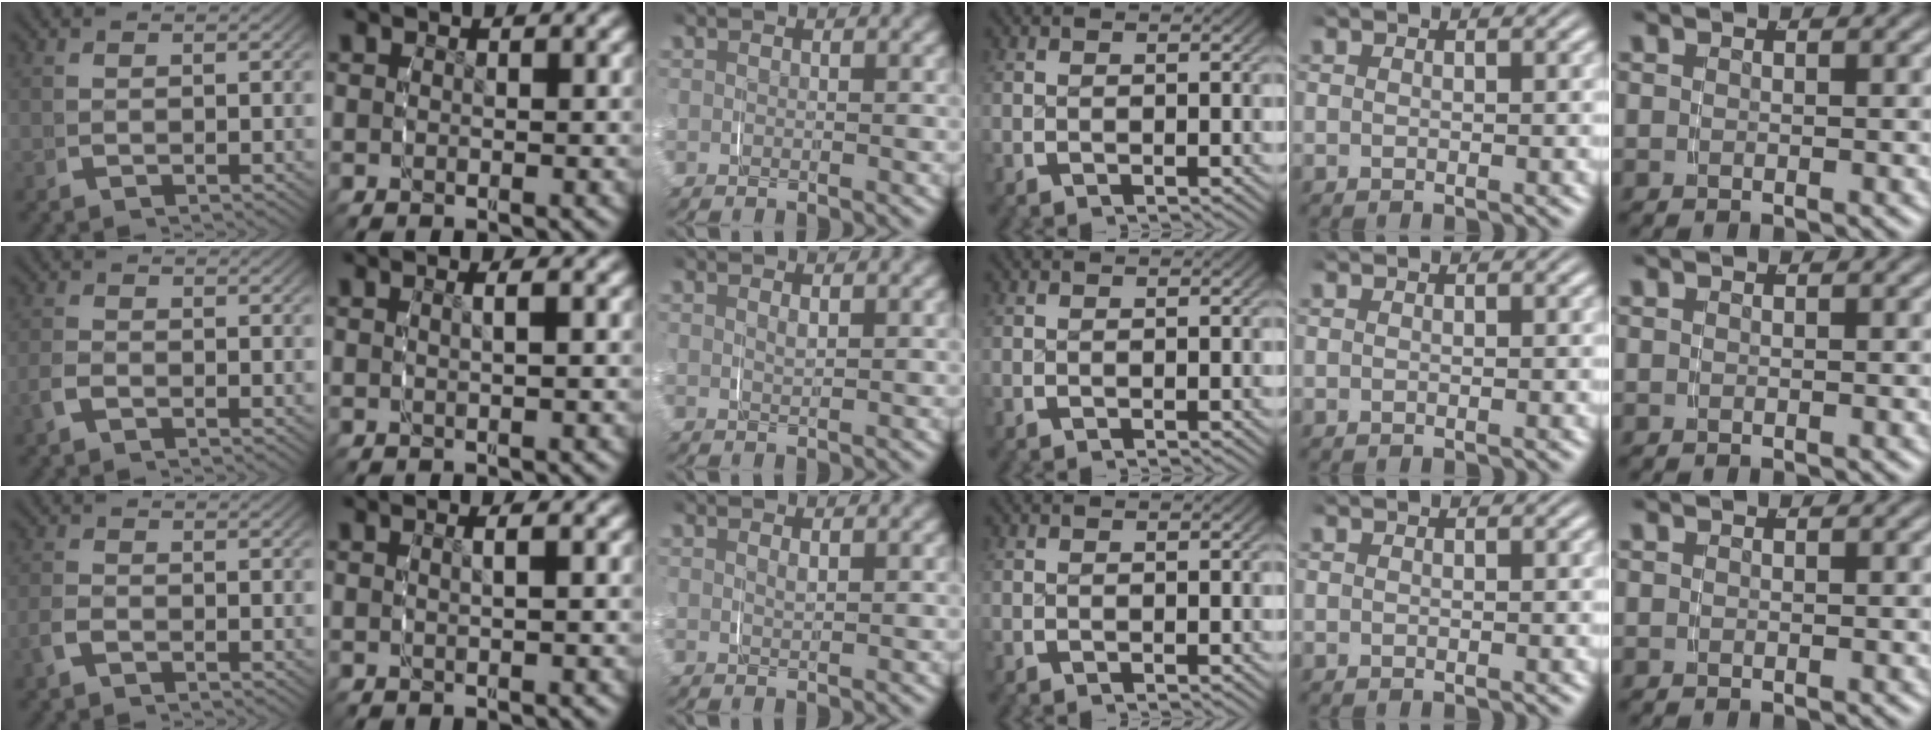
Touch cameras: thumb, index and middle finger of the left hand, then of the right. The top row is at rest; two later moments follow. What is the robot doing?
{"motion": "grasp_and_lifting", "object": "toothpaste"}